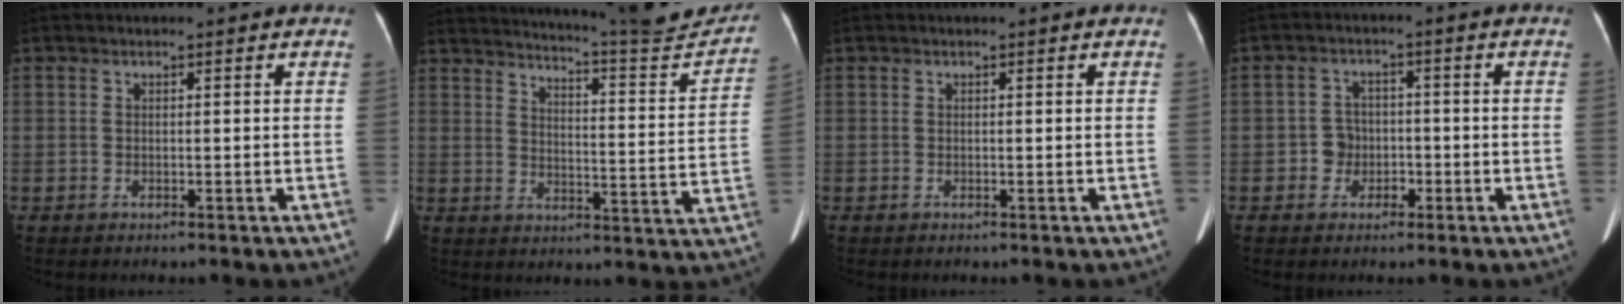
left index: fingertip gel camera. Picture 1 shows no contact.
{"total": 19.5, "force": [18.6, 0.2, 6.0], "torque": [-0.092, -0.066, 0.234]}
{"total": 0.0}
{"total": 3.4, "force": [-1.2, 3.1, 1.0], "torque": [-0.020, 0.010, -0.020]}